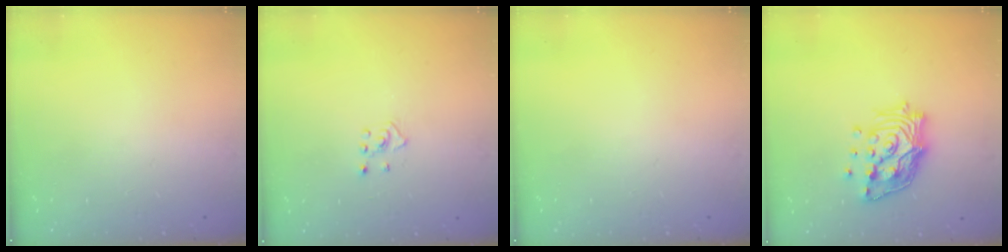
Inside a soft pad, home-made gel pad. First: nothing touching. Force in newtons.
{"total": 2.4, "press": 2.4, "slide": 0.5}
{"total": 0.0}
{"total": 15.5, "press": 15.4, "slide": 0.9}